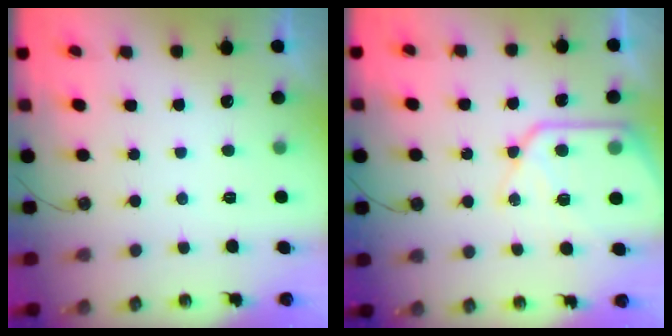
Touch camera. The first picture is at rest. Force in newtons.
{"total": 14.6, "press": 14.6, "slide": 1.4}